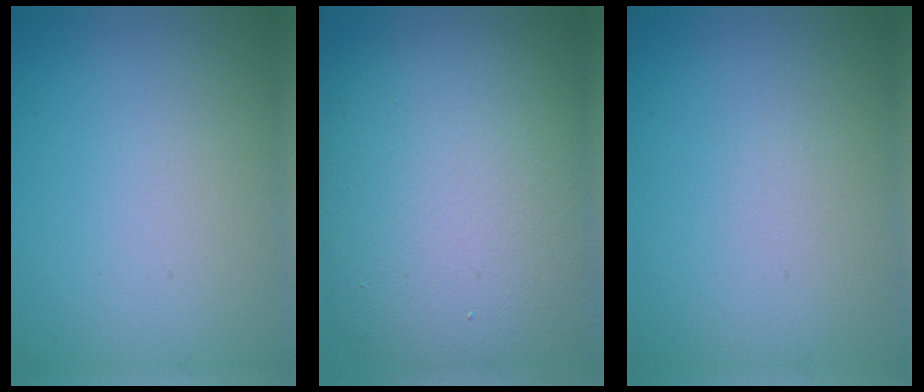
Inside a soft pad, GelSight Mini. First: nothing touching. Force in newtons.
{"total": 13.4, "press": 13.4, "slide": 0.5}
{"total": 0.0}